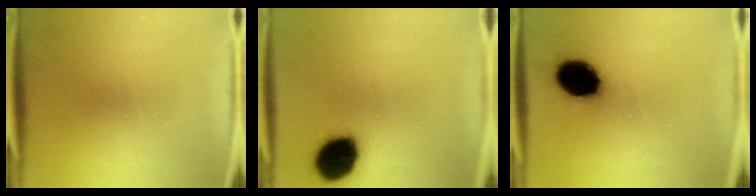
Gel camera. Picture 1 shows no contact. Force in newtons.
{"total": 15.5}
{"total": 14.2}